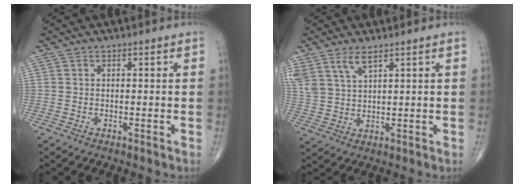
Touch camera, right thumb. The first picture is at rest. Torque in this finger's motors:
{"motor_torque": [0.08, 0.10, 0.56, 0.52, 0.06]}